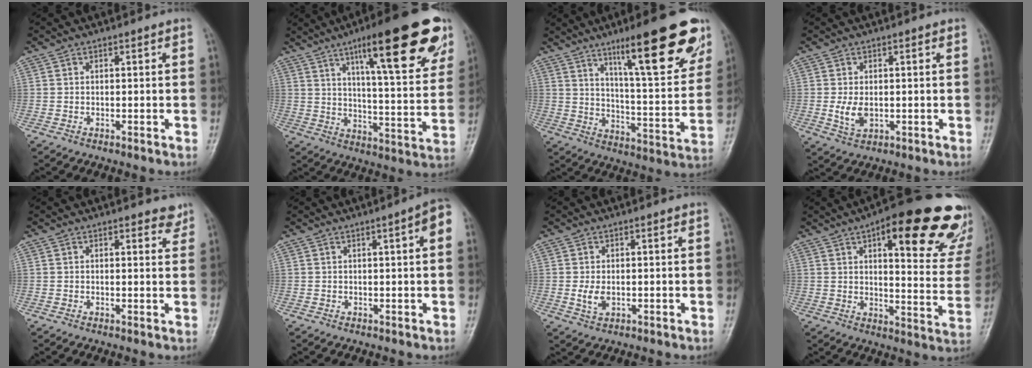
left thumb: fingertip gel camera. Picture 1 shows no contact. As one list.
[{"total": 23.8, "force": [13.1, 5.5, 19.1], "torque": [-0.240, -0.033, 0.191]}, {"total": 21.9, "force": [12.9, 4.6, 17.0], "torque": [-0.206, -0.052, 0.195]}, {"total": 3.8, "force": [-0.2, 2.5, 2.9], "torque": [-0.054, -0.009, 0.000]}, {"total": 2.6, "force": [2.1, 1.1, 1.1], "torque": [0.006, -0.011, 0.021]}, {"total": 4.7, "force": [1.4, 0.6, 4.4], "torque": [-0.052, 0.006, 0.013]}, {"total": 2.8, "force": [-0.1, 1.9, 2.1], "torque": [-0.041, -0.007, -0.001]}, {"total": 26.9, "force": [15.2, 8.6, 20.4], "torque": [-0.218, -0.045, 0.188]}]